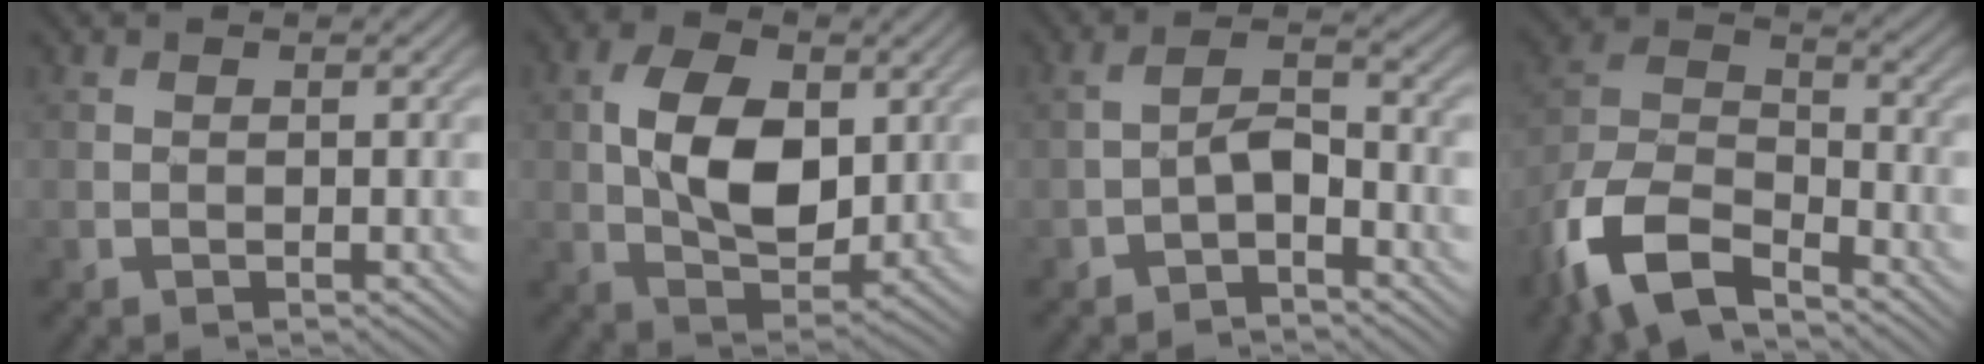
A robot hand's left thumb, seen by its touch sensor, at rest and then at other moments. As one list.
[{"total": 9.6, "force": [1.4, 5.8, 7.6], "torque": [-0.151, 0.002, 0.023]}, {"total": 3.3, "force": [-1.7, 1.3, 2.5], "torque": [-0.046, 0.009, -0.039]}, {"total": 12.6, "force": [-8.5, 5.3, 7.6], "torque": [-0.165, -0.011, -0.185]}]